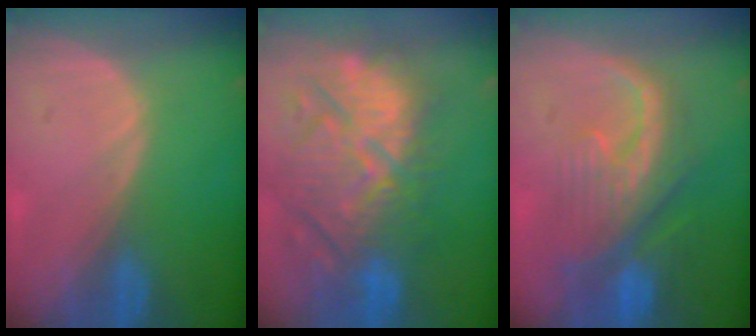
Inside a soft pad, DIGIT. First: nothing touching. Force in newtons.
{"total": 12.8, "press": 12.2, "slide": 4.0}
{"total": 9.9, "press": 9.0, "slide": 4.1}